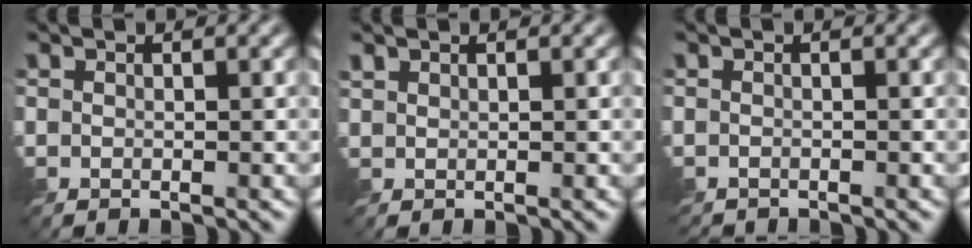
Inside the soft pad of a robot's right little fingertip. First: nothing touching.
{"total": 0.6, "force": [0.6, 0.2, 0.1], "torque": [-0.003, 0.000, 0.016]}
{"total": 1.2, "force": [-1.2, 0.1, -0.1], "torque": [0.004, -0.008, -0.022]}